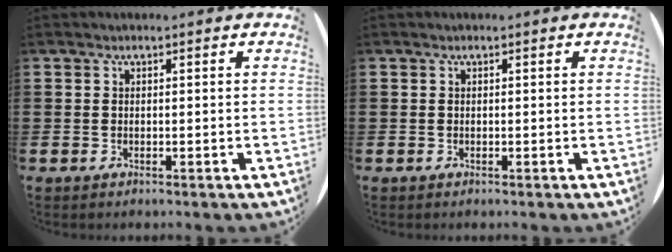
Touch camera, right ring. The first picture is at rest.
{"total": 0.0}